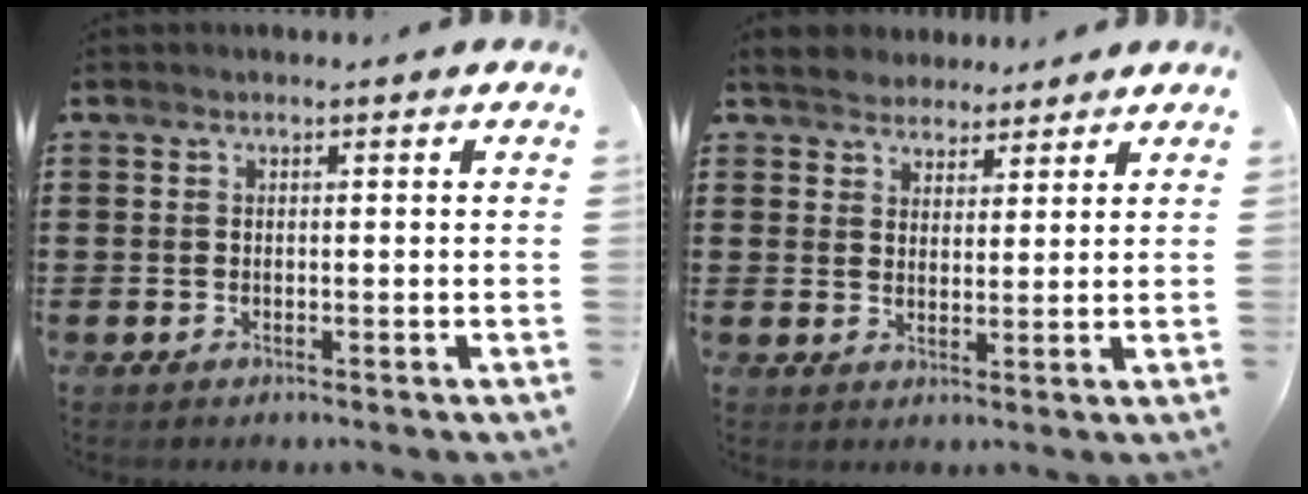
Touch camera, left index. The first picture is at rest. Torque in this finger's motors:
{"motor_torque": [2.09, -0.04, 0.12, 0.07]}